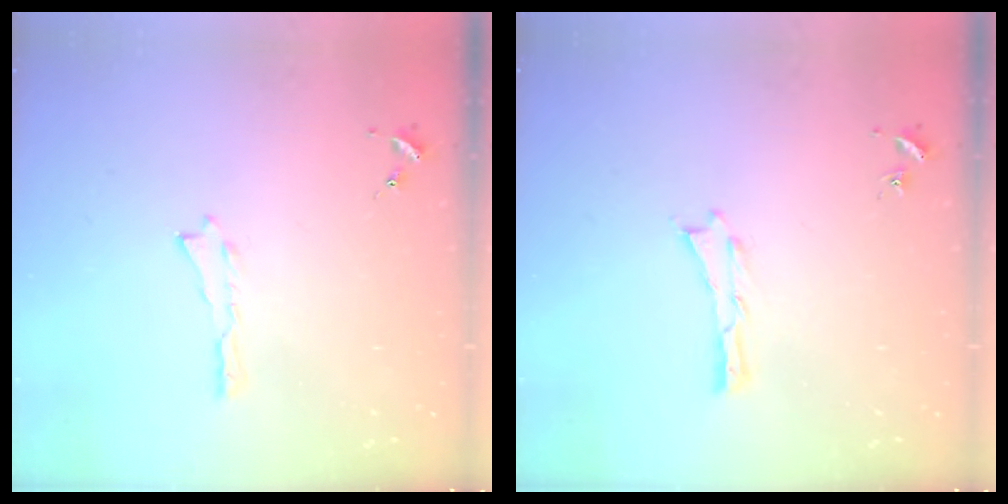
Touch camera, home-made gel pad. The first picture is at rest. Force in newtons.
{"total": 0.0}